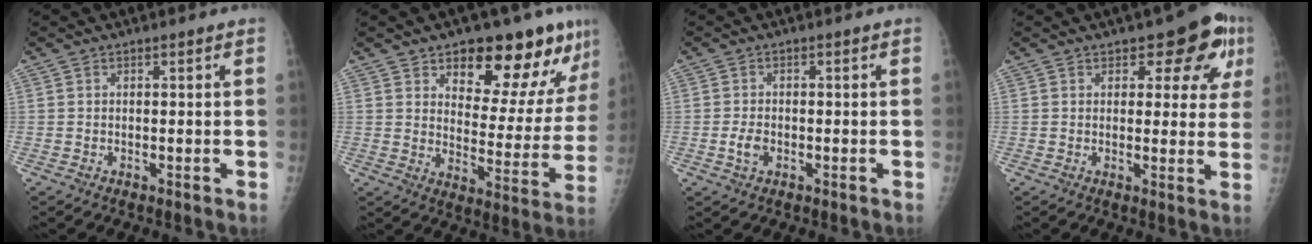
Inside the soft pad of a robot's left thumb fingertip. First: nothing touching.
{"total": 18.0, "force": [11.7, 7.5, 11.6], "torque": [-0.096, -0.069, 0.166]}
{"total": 2.5, "force": [-1.1, 1.7, 1.6], "torque": [-0.031, 0.005, -0.017]}
{"total": 8.6, "force": [4.8, 2.6, 6.6], "torque": [-0.067, -0.022, 0.060]}